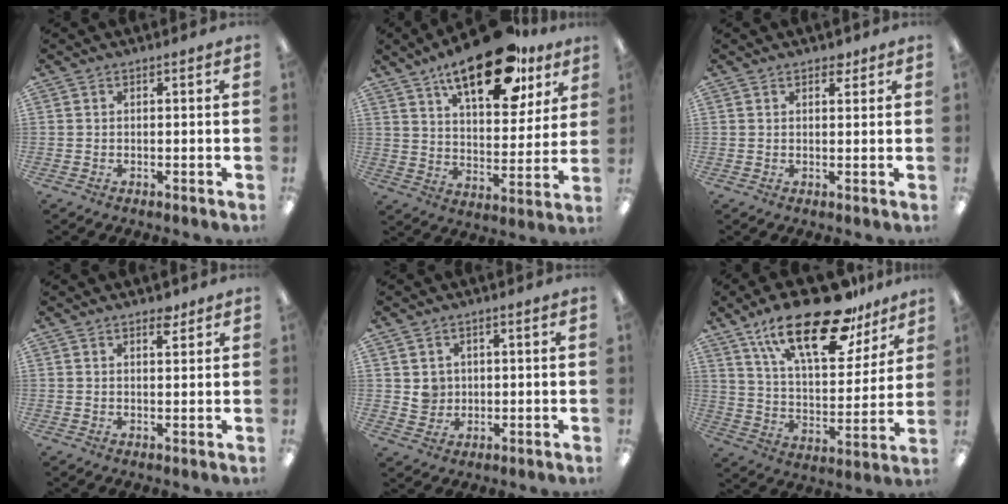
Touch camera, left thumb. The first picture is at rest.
{"total": 22.0, "force": [14.2, 9.1, 14.1], "torque": [-0.213, -0.068, 0.234]}
{"total": 2.2, "force": [1.7, 1.2, 1.0], "torque": [0.004, -0.008, 0.024]}
{"total": 3.0, "force": [2.4, 1.1, 1.4], "torque": [-0.007, -0.012, 0.037]}
{"total": 4.1, "force": [1.2, 3.9, 0.6], "torque": [0.002, -0.002, 0.018]}
{"total": 24.8, "force": [16.6, 9.9, 15.6], "torque": [-0.252, -0.091, 0.282]}